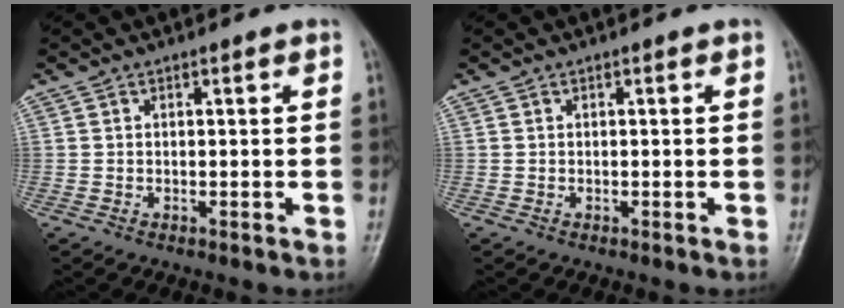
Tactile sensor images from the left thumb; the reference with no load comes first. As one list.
[{"total": 0.0}]